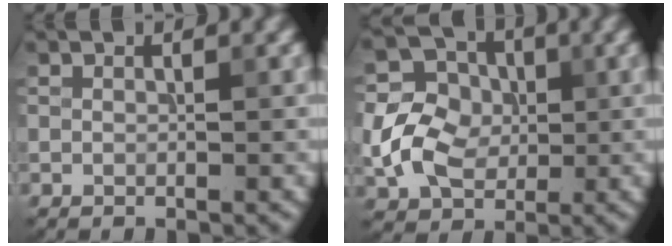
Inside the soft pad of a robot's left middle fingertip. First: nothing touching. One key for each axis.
{"total": 6.4, "fx": -0.5, "fy": 5.2, "fz": 3.6, "tx": -0.076, "ty": 0.008, "tz": -0.019}